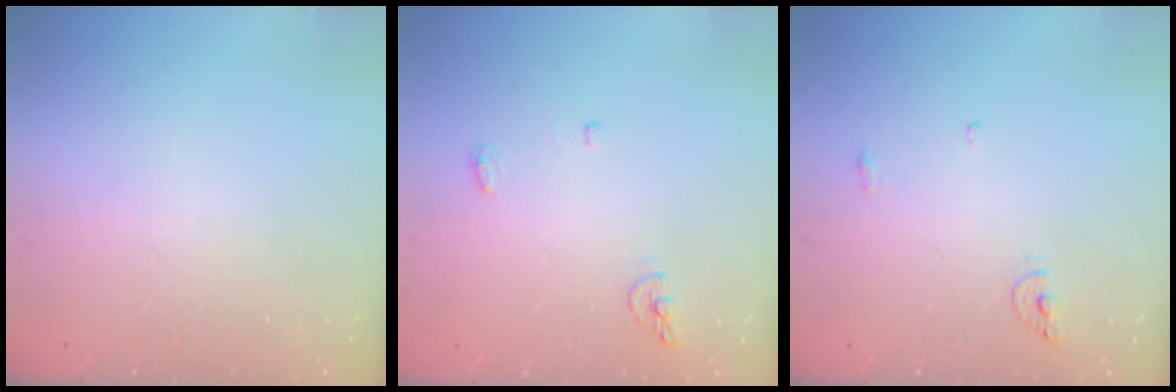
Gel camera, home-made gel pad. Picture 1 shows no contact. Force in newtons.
{"total": 5.2, "press": 5.0, "slide": 1.2}
{"total": 6.3, "press": 6.3, "slide": 0.3}